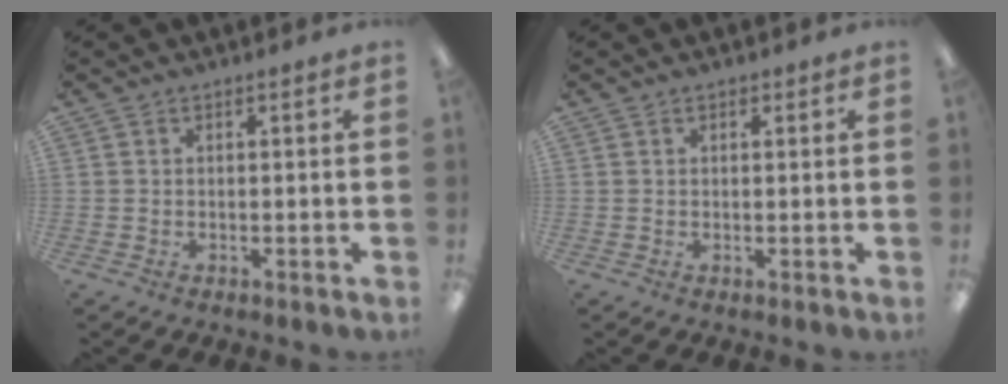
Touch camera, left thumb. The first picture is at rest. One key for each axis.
{"total": 1.0, "fx": 0.6, "fy": 0.6, "fz": 0.6, "tx": -0.013, "ty": 0.002, "tz": 0.010}